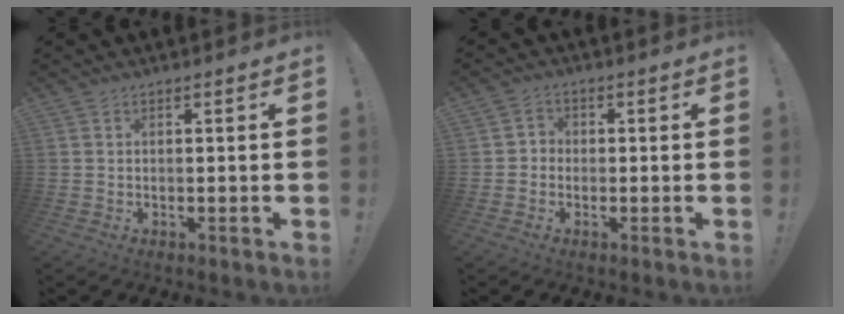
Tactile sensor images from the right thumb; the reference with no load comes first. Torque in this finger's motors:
{"motor_torque": [0.52, 0.41, -0.08, 0.16, -0.03]}